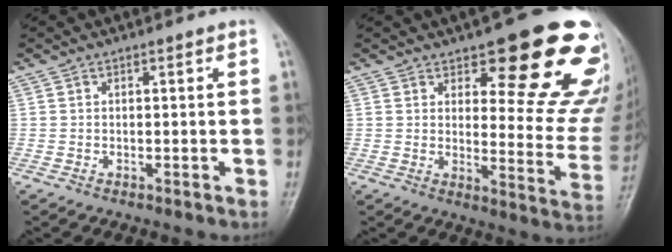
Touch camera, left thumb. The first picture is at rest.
{"total": 20.6, "force": [13.2, 6.6, 14.4], "torque": [-0.131, -0.083, 0.165]}